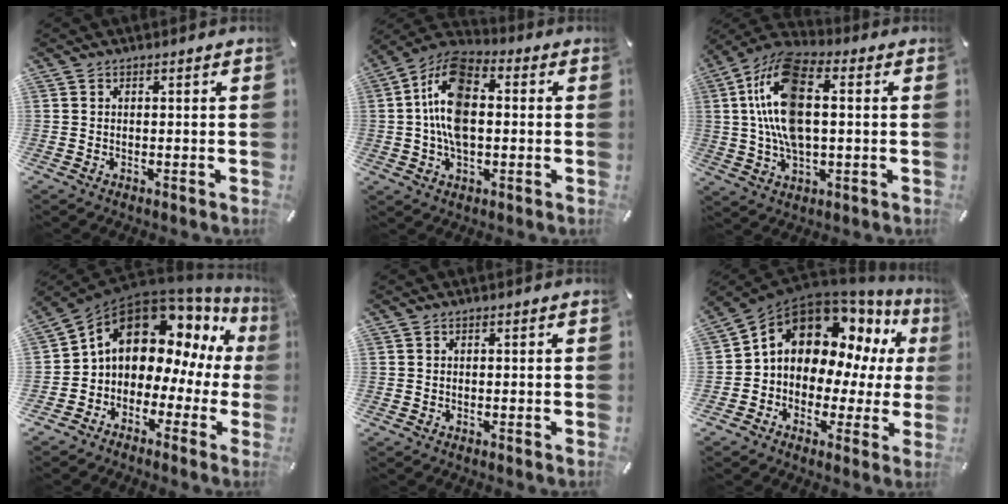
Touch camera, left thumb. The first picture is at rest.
{"total": 13.6, "force": [0.4, 8.3, 10.8], "torque": [-0.230, 0.010, 0.010]}
{"total": 15.9, "force": [1.9, 8.4, 13.4], "torque": [-0.292, -0.001, 0.032]}
{"total": 13.9, "force": [6.5, 9.9, 7.3], "torque": [-0.120, -0.046, 0.113]}
{"total": 0.0}
{"total": 13.6, "force": [6.6, 9.5, 7.2], "torque": [-0.131, -0.048, 0.120]}